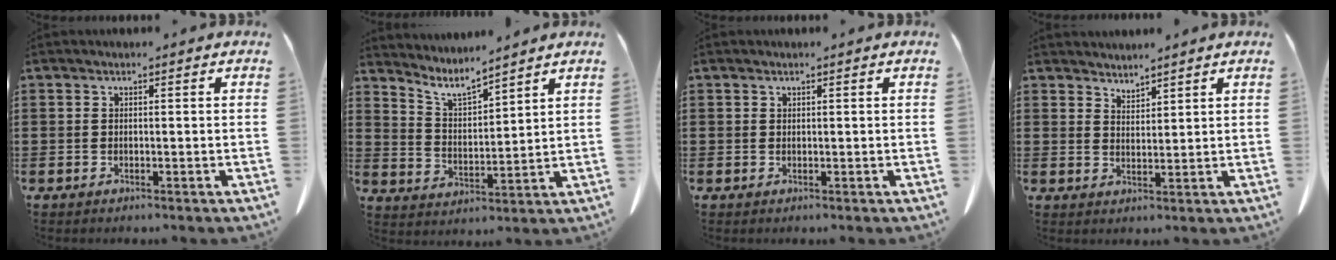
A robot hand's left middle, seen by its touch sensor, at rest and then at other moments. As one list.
[{"total": 5.7, "force": [5.2, 0.7, 2.3], "torque": [-0.062, -0.026, 0.091]}, {"total": 0.0}, {"total": 2.6, "force": [2.5, -0.1, -0.4], "torque": [0.002, -0.007, 0.049]}]